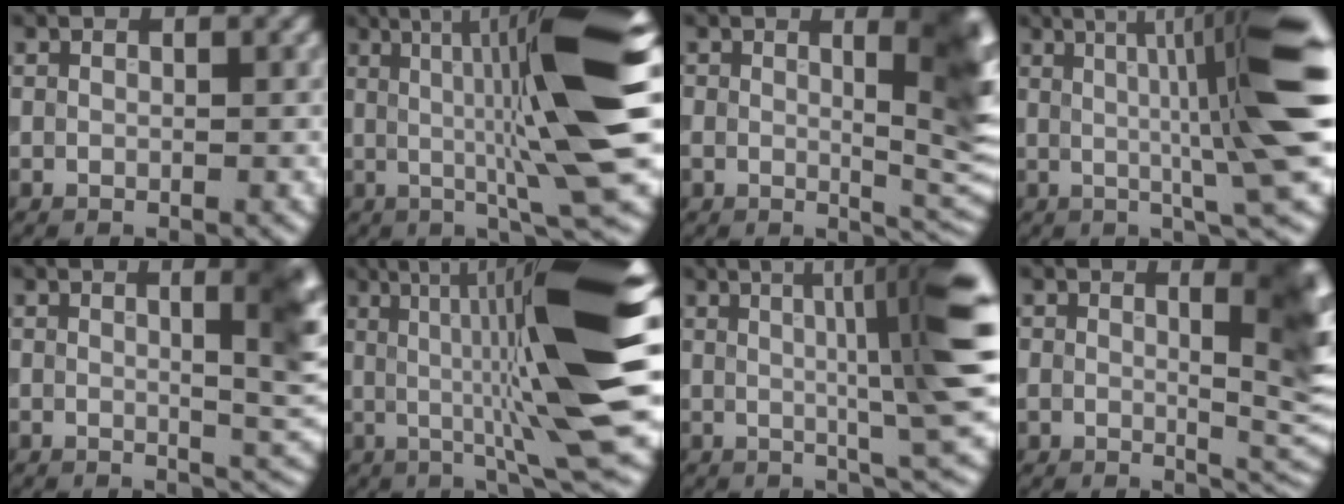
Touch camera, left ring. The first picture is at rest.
{"total": 12.7, "force": [1.2, 1.8, 12.6], "torque": [-0.166, 0.016, 0.014]}
{"total": 7.2, "force": [1.6, 2.2, 6.7], "torque": [-0.085, -0.009, 0.026]}
{"total": 12.4, "force": [1.9, 2.0, 12.1], "torque": [-0.144, 0.012, 0.021]}
{"total": 6.4, "force": [1.4, 1.7, 6.0], "torque": [-0.056, 0.003, 0.019]}
{"total": 14.2, "force": [1.1, 2.3, 13.9], "torque": [-0.193, 0.021, 0.014]}
{"total": 10.5, "force": [1.7, 1.8, 10.2], "torque": [-0.117, 0.015, 0.020]}
{"total": 6.6, "force": [1.7, 2.1, 6.0], "torque": [-0.076, -0.010, 0.029]}